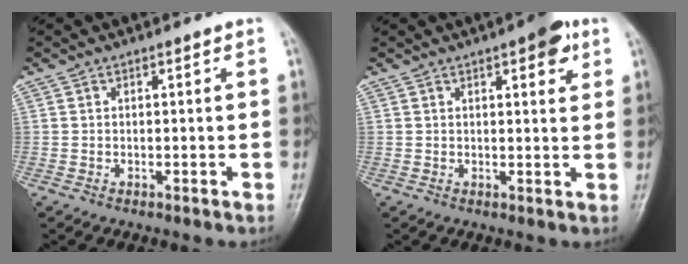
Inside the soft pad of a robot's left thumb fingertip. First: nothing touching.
{"total": 5.6, "force": [2.8, 2.0, 4.4], "torque": [-0.041, -0.007, 0.028]}